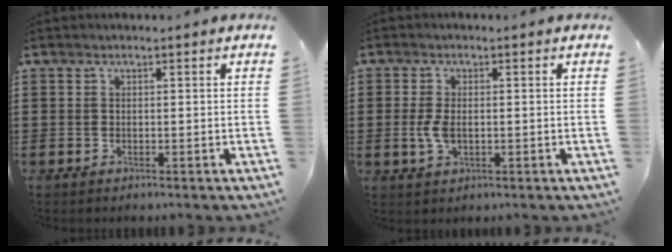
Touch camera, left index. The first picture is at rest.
{"total": 3.6, "force": [-0.2, 1.8, 3.1], "torque": [-0.081, -0.005, -0.010]}